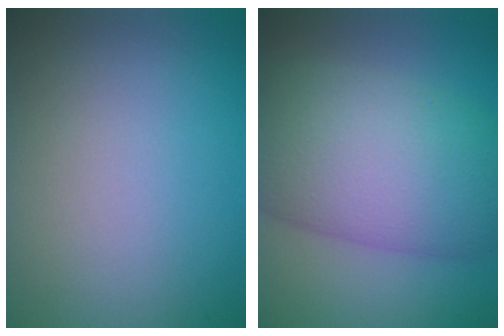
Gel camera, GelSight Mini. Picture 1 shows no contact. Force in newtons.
{"total": 11.2, "press": 11.2, "slide": 0.4}